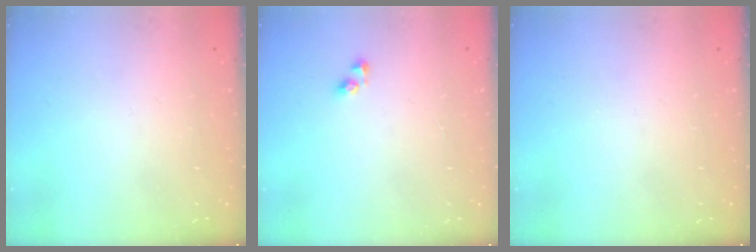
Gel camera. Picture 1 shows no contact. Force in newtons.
{"total": 3.8, "press": 3.8, "slide": 0.1}
{"total": 0.0}